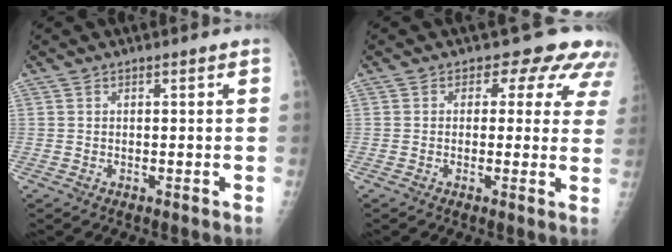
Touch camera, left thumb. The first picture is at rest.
{"total": 8.9, "force": [5.9, 5.7, 3.7], "torque": [0.009, -0.014, 0.040]}